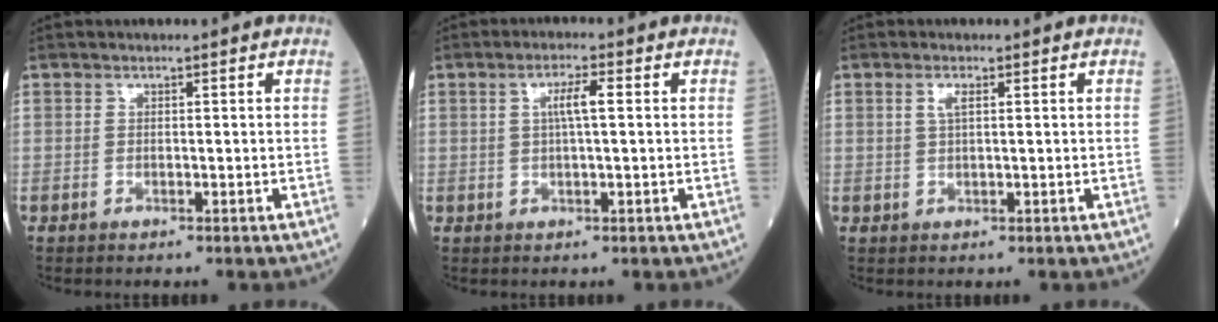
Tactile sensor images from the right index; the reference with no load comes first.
{"total": 3.4, "force": [0.6, 0.2, 3.3], "torque": [-0.062, 0.005, 0.010]}
{"total": 1.7, "force": [0.7, 0.4, 1.5], "torque": [-0.032, 0.002, 0.012]}